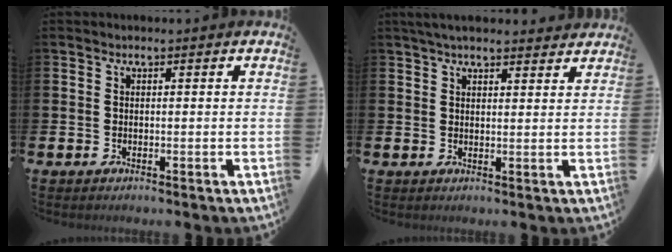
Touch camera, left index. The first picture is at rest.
{"total": 3.6, "force": [3.3, 0.8, 1.3], "torque": [-0.031, -0.006, 0.062]}